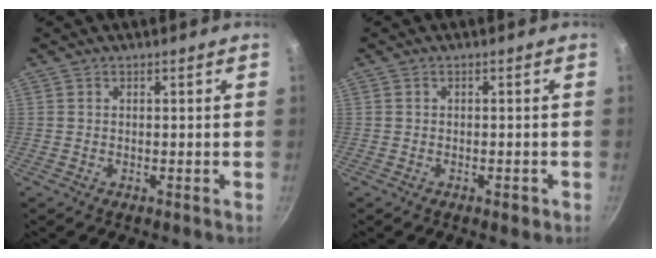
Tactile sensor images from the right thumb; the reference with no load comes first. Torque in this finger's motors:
{"motor_torque": [-0.23, 0.02, -0.09, 0.05, 0.05]}